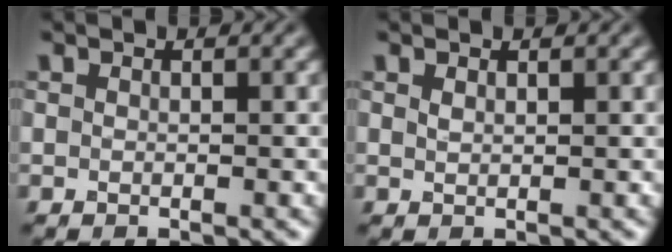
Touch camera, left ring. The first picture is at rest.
{"total": 0.5, "force": [0.4, 0.2, 0.3], "torque": [-0.008, -0.001, 0.011]}